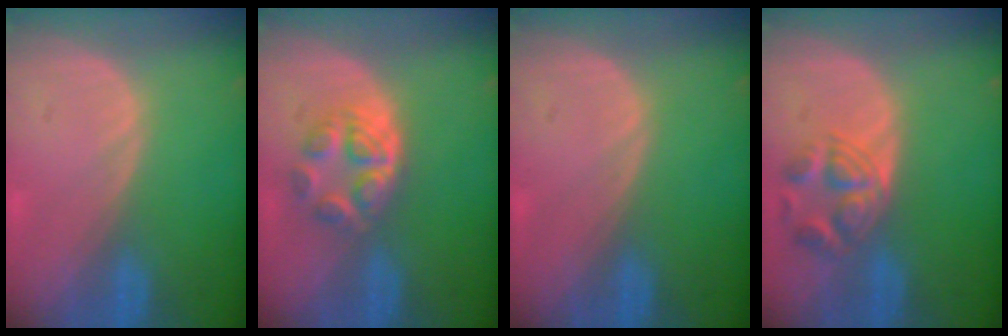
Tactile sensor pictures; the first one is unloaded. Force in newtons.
{"total": 6.2, "press": 5.2, "slide": 3.3}
{"total": 0.0}
{"total": 5.4, "press": 5.3, "slide": 1.0}